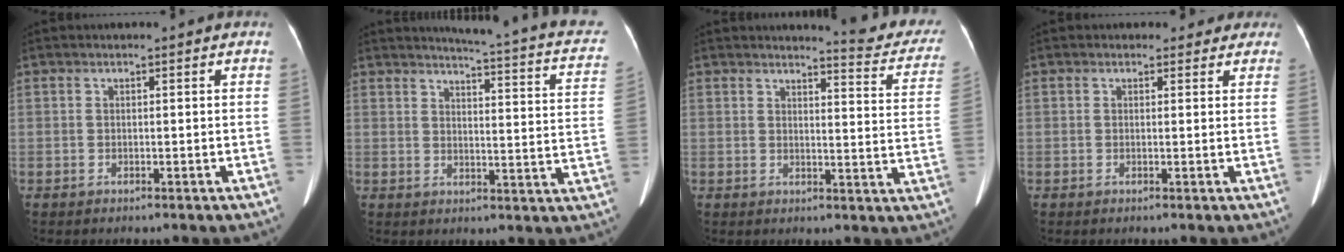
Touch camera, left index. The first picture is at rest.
{"total": 16.5, "force": [14.1, 1.9, 8.4], "torque": [-0.102, -0.047, 0.139]}
{"total": 10.5, "force": [10.1, 0.9, 2.7], "torque": [-0.016, -0.053, 0.093]}
{"total": 2.8, "force": [2.1, 1.8, 0.2], "torque": [0.012, -0.001, 0.011]}